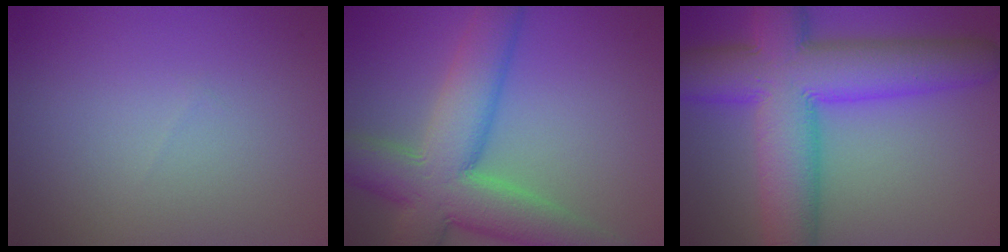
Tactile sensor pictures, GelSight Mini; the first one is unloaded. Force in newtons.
{"total": 10.2, "press": 10.1, "slide": 0.8}
{"total": 13.3, "press": 13.3, "slide": 0.2}